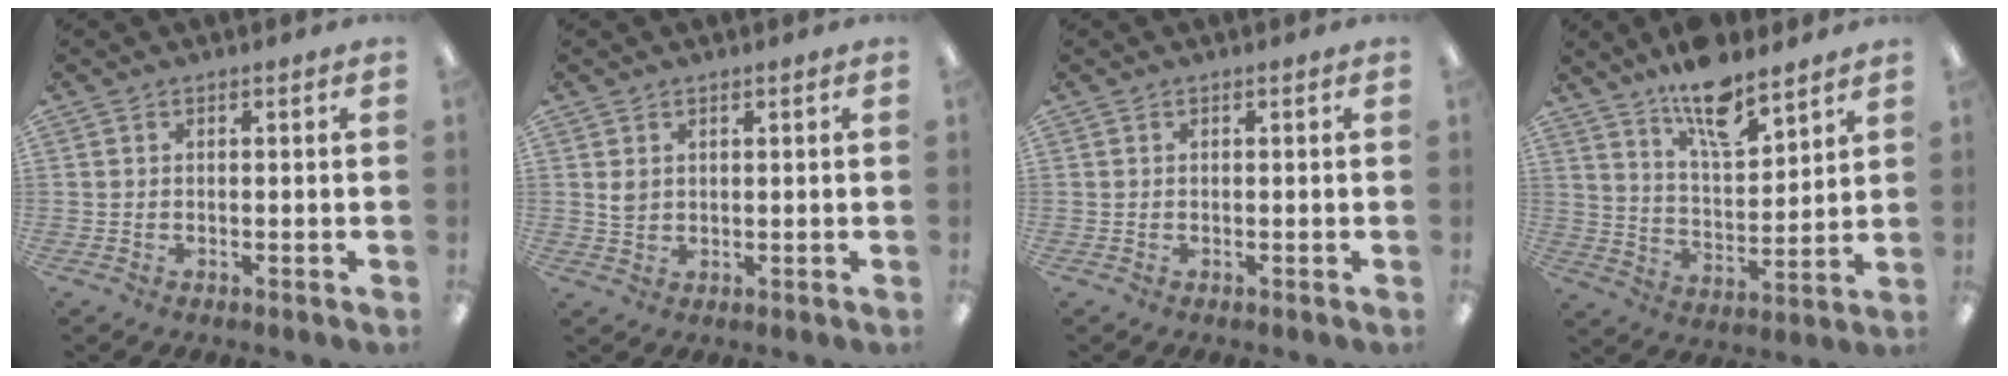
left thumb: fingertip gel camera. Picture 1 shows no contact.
{"total": 2.2, "force": [1.2, 1.6, 0.8], "torque": [-0.011, -0.001, 0.020]}
{"total": 0.0}
{"total": 13.4, "force": [10.5, 4.4, 7.1], "torque": [-0.116, -0.063, 0.183]}